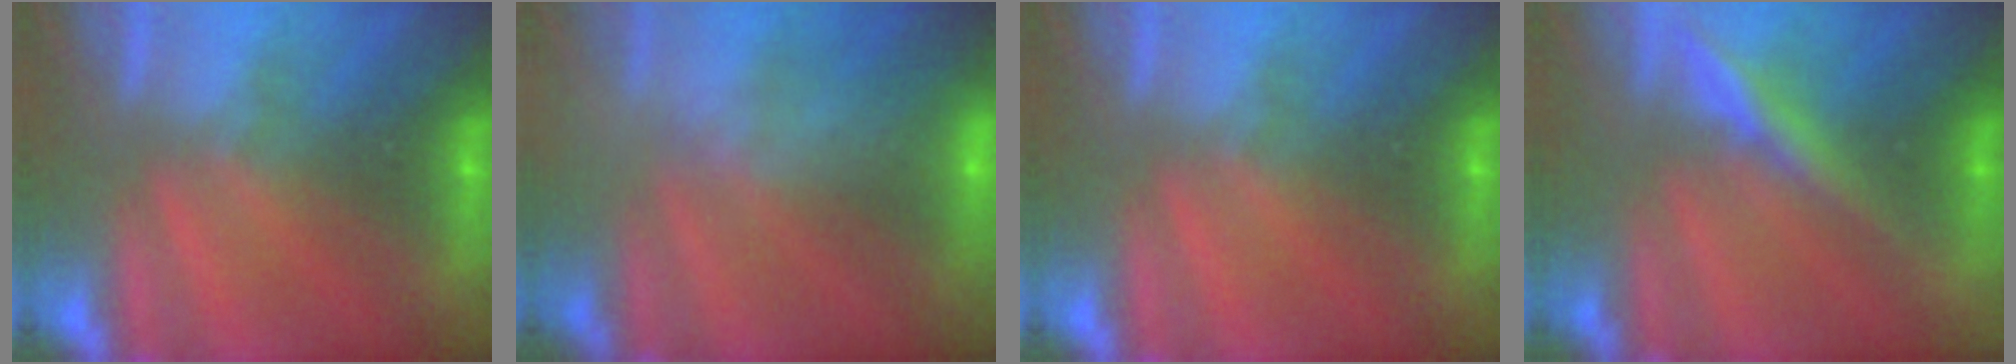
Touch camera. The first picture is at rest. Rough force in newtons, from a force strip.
{"total": 2.6}
{"total": 0.0}
{"total": 4.4}